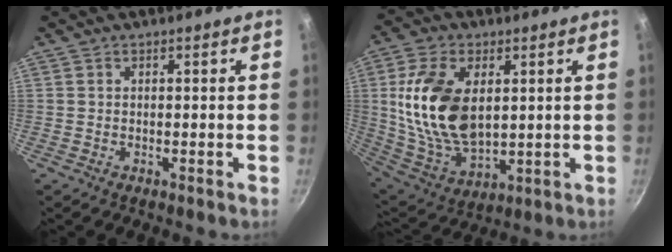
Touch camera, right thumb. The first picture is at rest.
{"total": 18.8, "force": [3.2, 11.2, 14.8], "torque": [-0.269, -0.019, 0.075]}